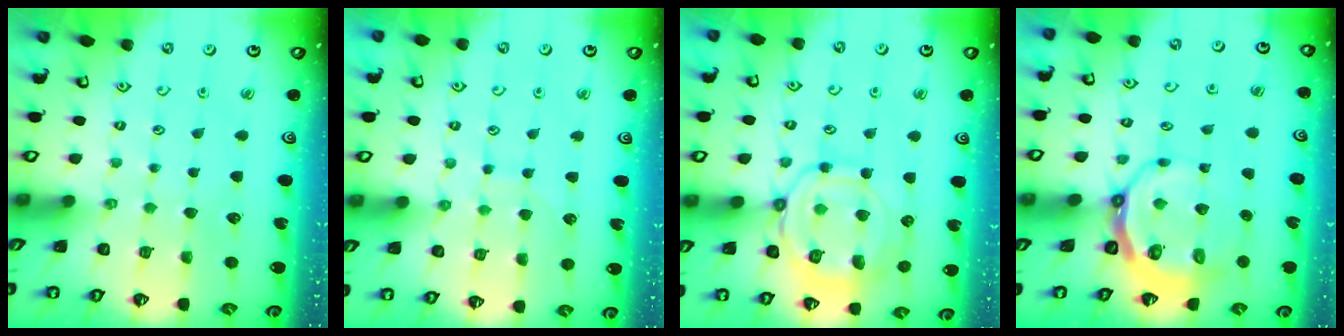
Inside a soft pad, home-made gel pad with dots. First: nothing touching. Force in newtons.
{"total": 5.7, "press": 5.7, "slide": 0.6}
{"total": 14.2, "press": 14.1, "slide": 1.4}
{"total": 8.1, "press": 7.4, "slide": 3.2}